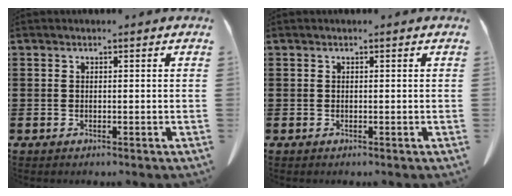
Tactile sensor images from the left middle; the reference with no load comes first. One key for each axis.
{"total": 0.0}